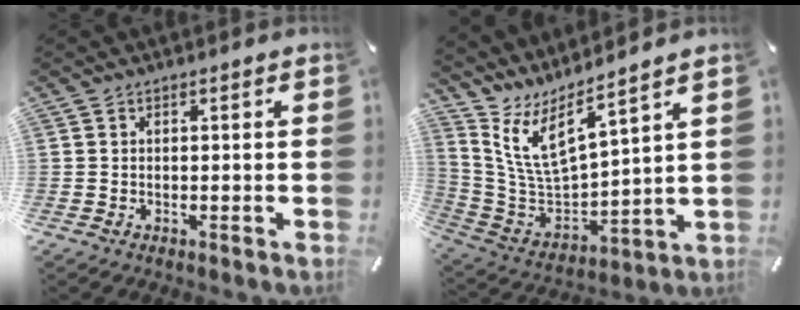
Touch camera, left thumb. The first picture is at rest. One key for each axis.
{"total": 10.0, "fx": 6.9, "fy": 3.2, "fz": 6.6, "tx": -0.163, "ty": -0.060, "tz": 0.125}